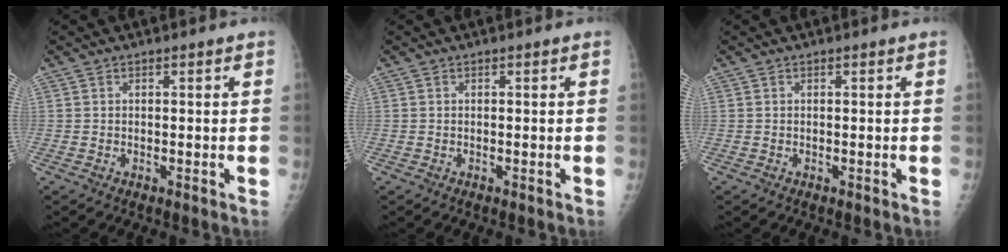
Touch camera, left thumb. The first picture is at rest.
{"total": 0.0}
{"total": 0.0}